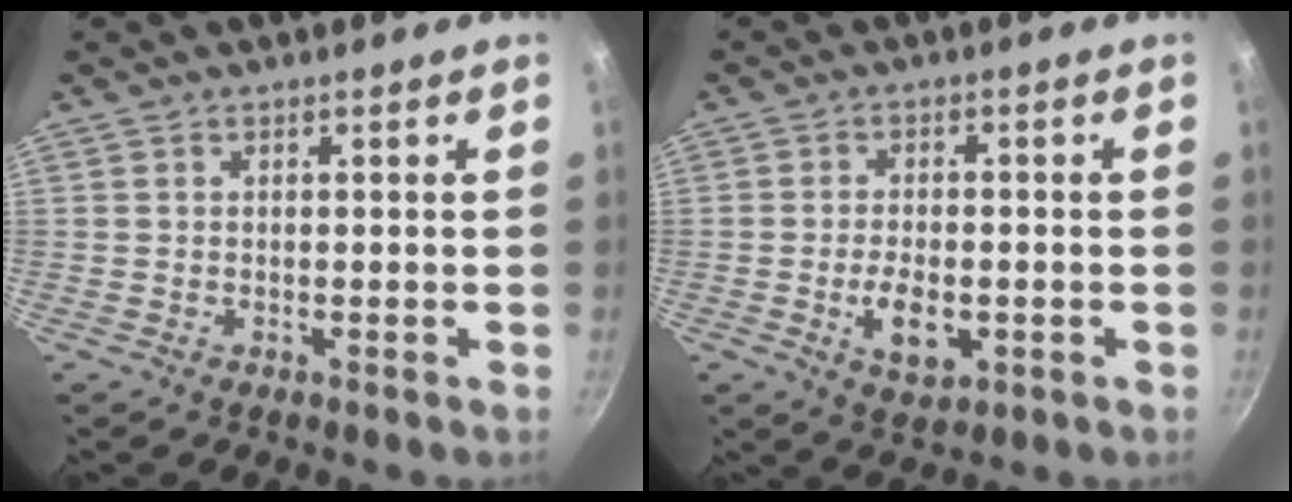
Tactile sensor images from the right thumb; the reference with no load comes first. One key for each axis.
{"total": 7.0, "fx": -1.8, "fy": 3.8, "fz": 5.5, "tx": -0.086, "ty": 0.003, "tz": -0.024}